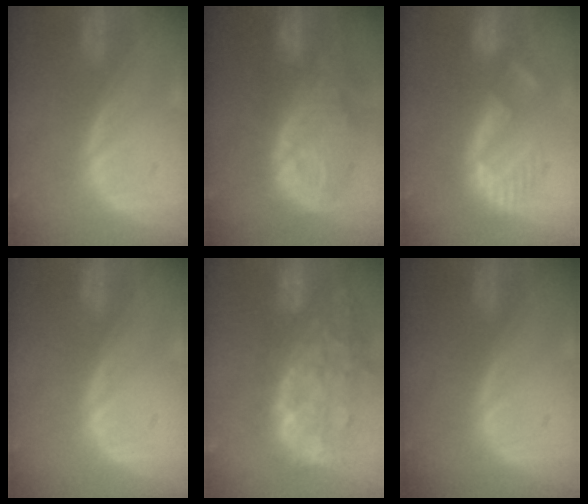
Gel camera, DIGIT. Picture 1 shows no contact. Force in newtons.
{"total": 12.7, "press": 11.3, "slide": 5.8}
{"total": 8.8, "press": 8.2, "slide": 3.3}
{"total": 0.0}
{"total": 14.9, "press": 12.1, "slide": 8.7}
{"total": 0.0}